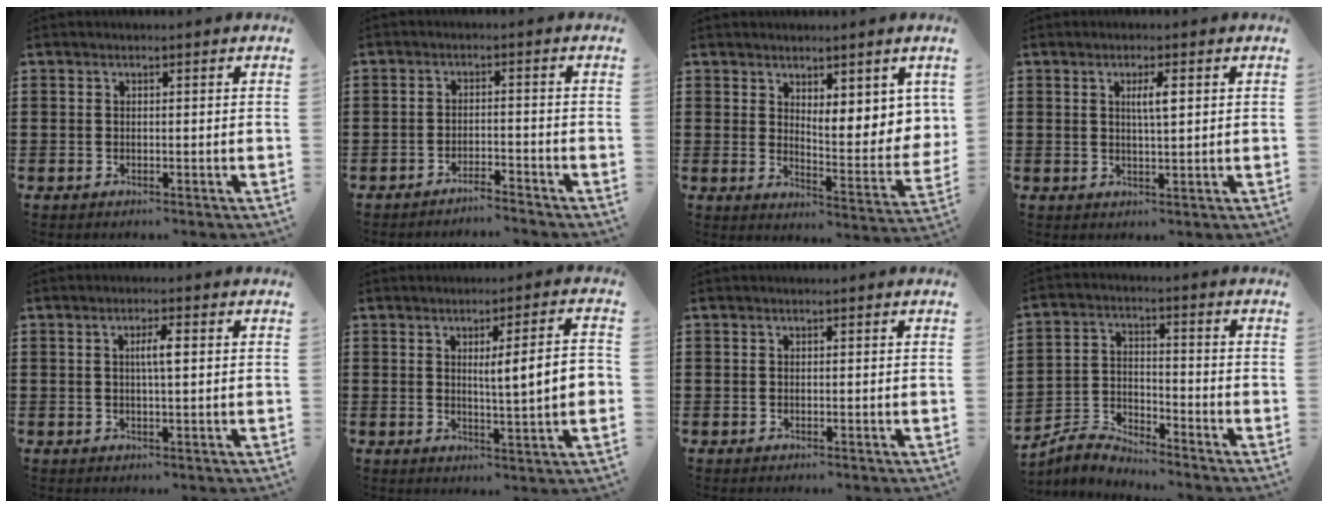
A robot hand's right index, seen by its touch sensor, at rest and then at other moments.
{"total": 2.6, "force": [-2.6, -0.2, 0.2], "torque": [-0.009, 0.002, -0.056]}
{"total": 4.6, "force": [4.0, 1.7, 1.4], "torque": [-0.038, -0.022, 0.072]}
{"total": 3.1, "force": [0.9, 0.5, 2.9], "torque": [-0.058, 0.005, 0.012]}
{"total": 3.0, "force": [0.5, 0.5, 2.9], "torque": [-0.057, 0.003, 0.006]}
{"total": 6.8, "force": [0.8, 0.4, 6.7], "torque": [-0.107, -0.008, 0.005]}
{"total": 0.0}
{"total": 3.9, "force": [-3.8, 0.6, 0.2], "torque": [-0.018, 0.001, -0.084]}